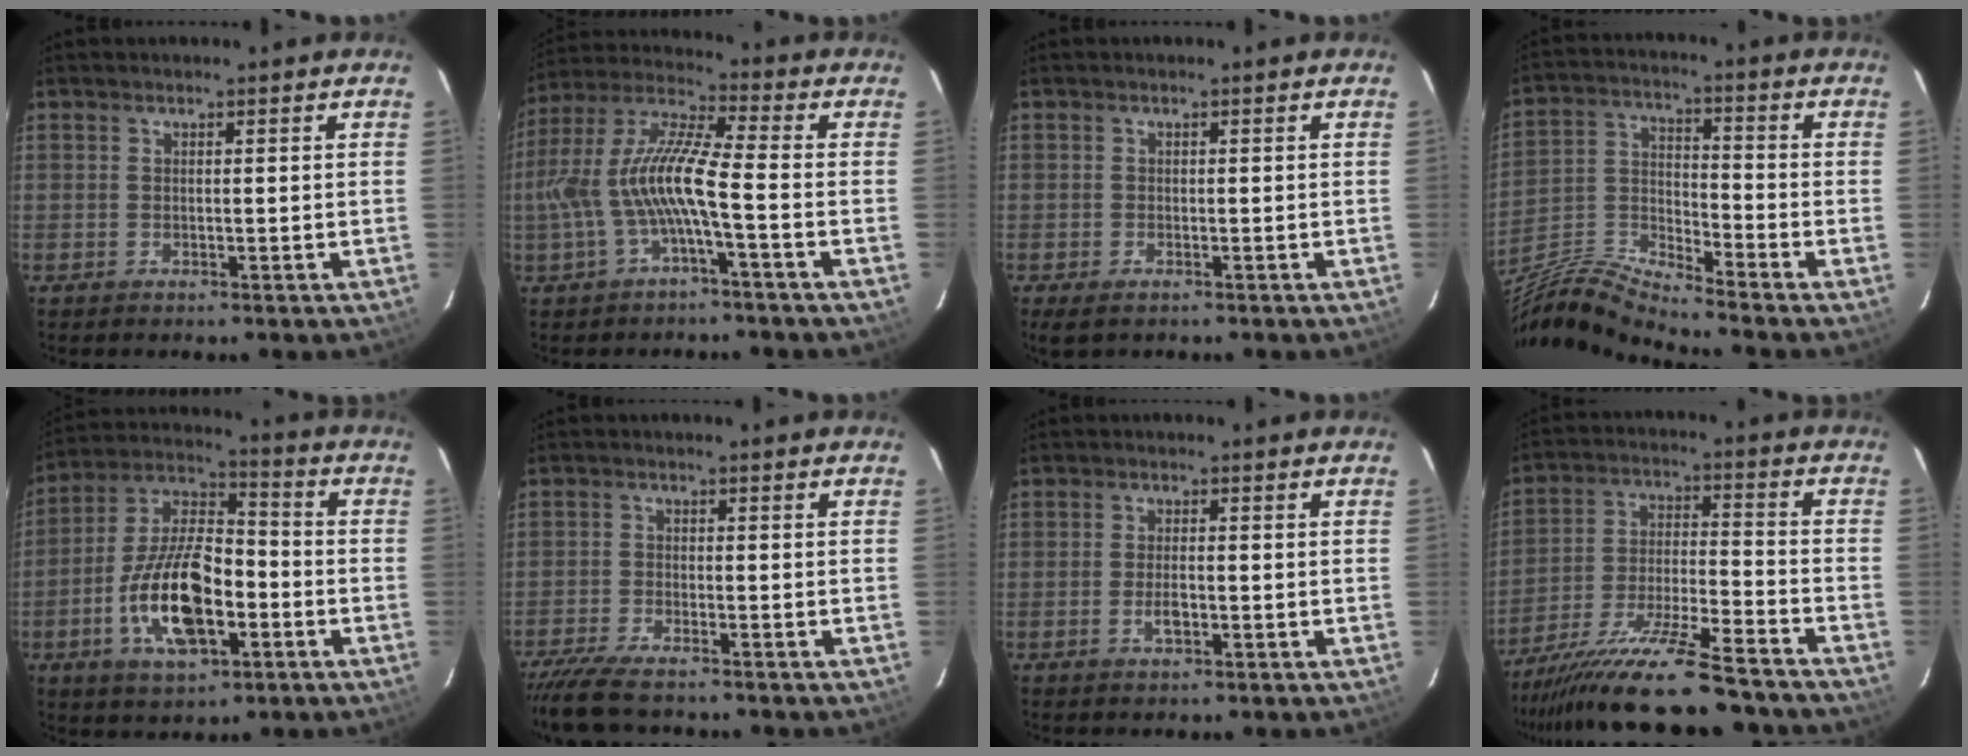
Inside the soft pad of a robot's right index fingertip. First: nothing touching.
{"total": 12.1, "force": [-2.9, 1.7, 11.6], "torque": [-0.238, 0.008, -0.053]}
{"total": 2.4, "force": [-1.5, 1.2, 1.4], "torque": [-0.025, -0.010, -0.025]}
{"total": 11.6, "force": [-10.1, -0.2, 5.6], "torque": [-0.129, -0.009, -0.204]}
{"total": 17.0, "force": [-5.5, 7.8, 14.0], "torque": [-0.284, 0.005, -0.097]}
{"total": 6.8, "force": [-5.9, 1.1, 3.0], "torque": [-0.082, -0.028, -0.110]}
{"total": 2.8, "force": [-1.0, 1.1, 2.3], "torque": [-0.045, -0.001, -0.017]}
{"total": 21.0, "force": [-18.1, 1.7, 10.6], "torque": [-0.207, -0.048, -0.290]}